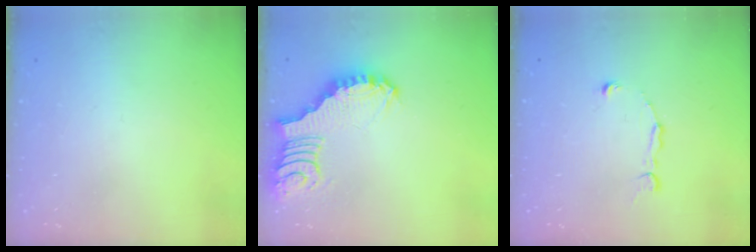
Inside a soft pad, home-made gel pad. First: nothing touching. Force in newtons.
{"total": 3.1, "press": 3.1, "slide": 0.5}
{"total": 2.8, "press": 2.8, "slide": 0.2}